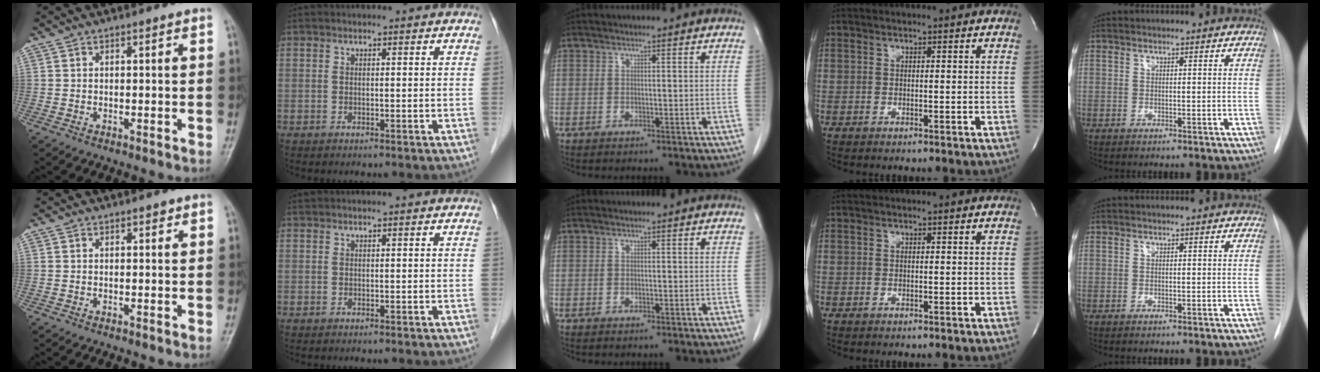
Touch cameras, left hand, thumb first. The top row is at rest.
{"thumb": {"total": 0.9, "force": [0.6, 0.5, 0.4], "torque": [0.002, -0.003, 0.005]}}